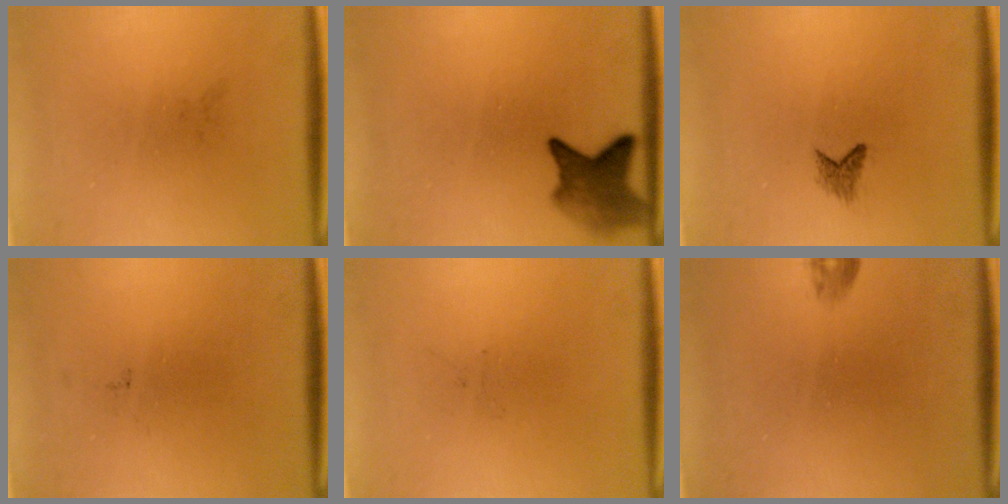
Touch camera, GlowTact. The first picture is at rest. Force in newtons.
{"total": 5.0}
{"total": 1.2}
{"total": 0.0}
{"total": 0.0}
{"total": 0.9}